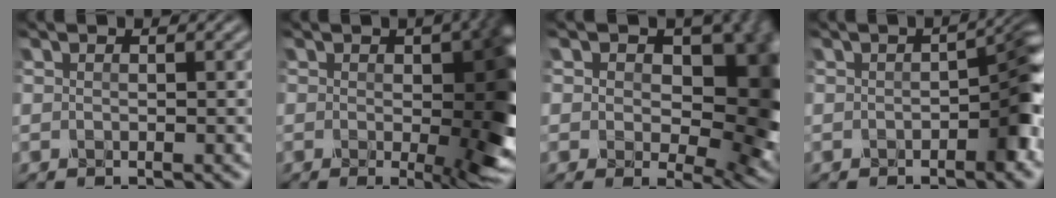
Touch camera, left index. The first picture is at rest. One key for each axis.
{"total": 8.9, "fx": -0.3, "fy": 3.5, "fz": 8.1, "tx": -0.090, "ty": -0.005, "tz": -0.003}
{"total": 14.5, "fx": 2.3, "fy": 9.3, "fz": 10.9, "tx": -0.112, "ty": -0.007, "tz": 0.040}
{"total": 4.4, "fx": -1.0, "fy": 1.9, "fz": 3.8, "tx": -0.033, "ty": 0.010, "tz": -0.017}